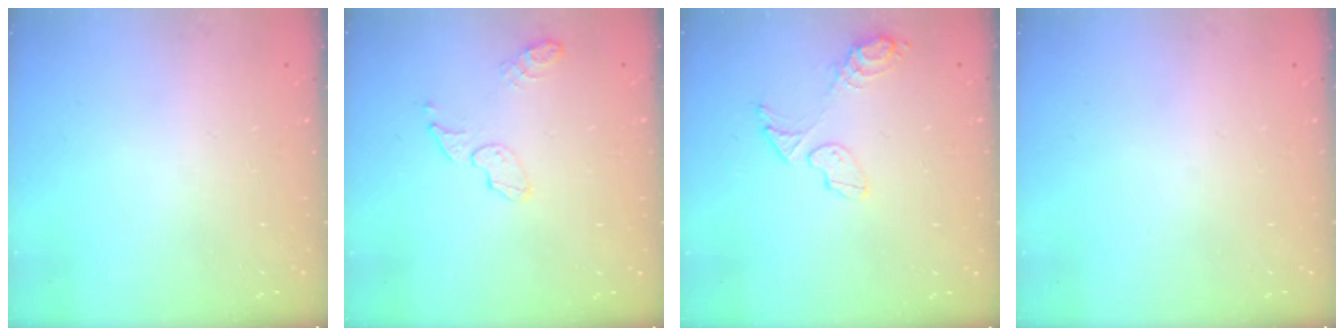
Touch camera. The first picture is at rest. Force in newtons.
{"total": 5.6, "press": 5.6, "slide": 0.4}
{"total": 9.0, "press": 8.6, "slide": 2.5}
{"total": 0.0}